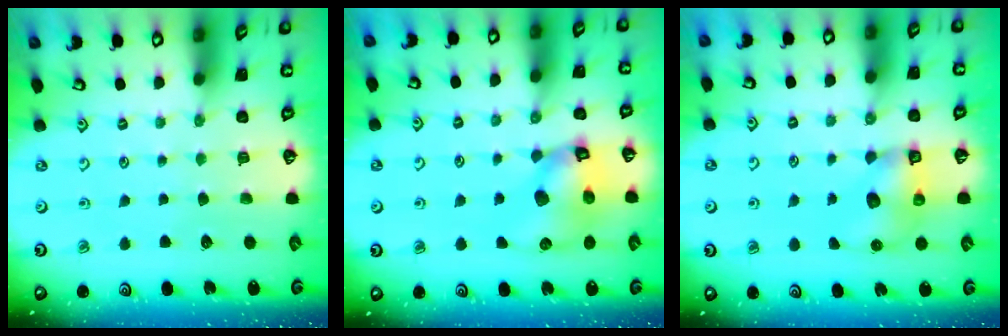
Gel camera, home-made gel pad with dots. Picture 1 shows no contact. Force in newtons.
{"total": 11.1, "press": 11.0, "slide": 1.0}
{"total": 7.6, "press": 7.6, "slide": 0.8}